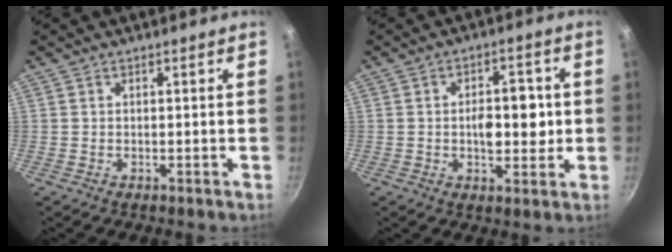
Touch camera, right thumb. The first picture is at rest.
{"total": 8.8, "force": [-0.3, 5.0, 7.3], "torque": [-0.078, 0.005, -0.008]}